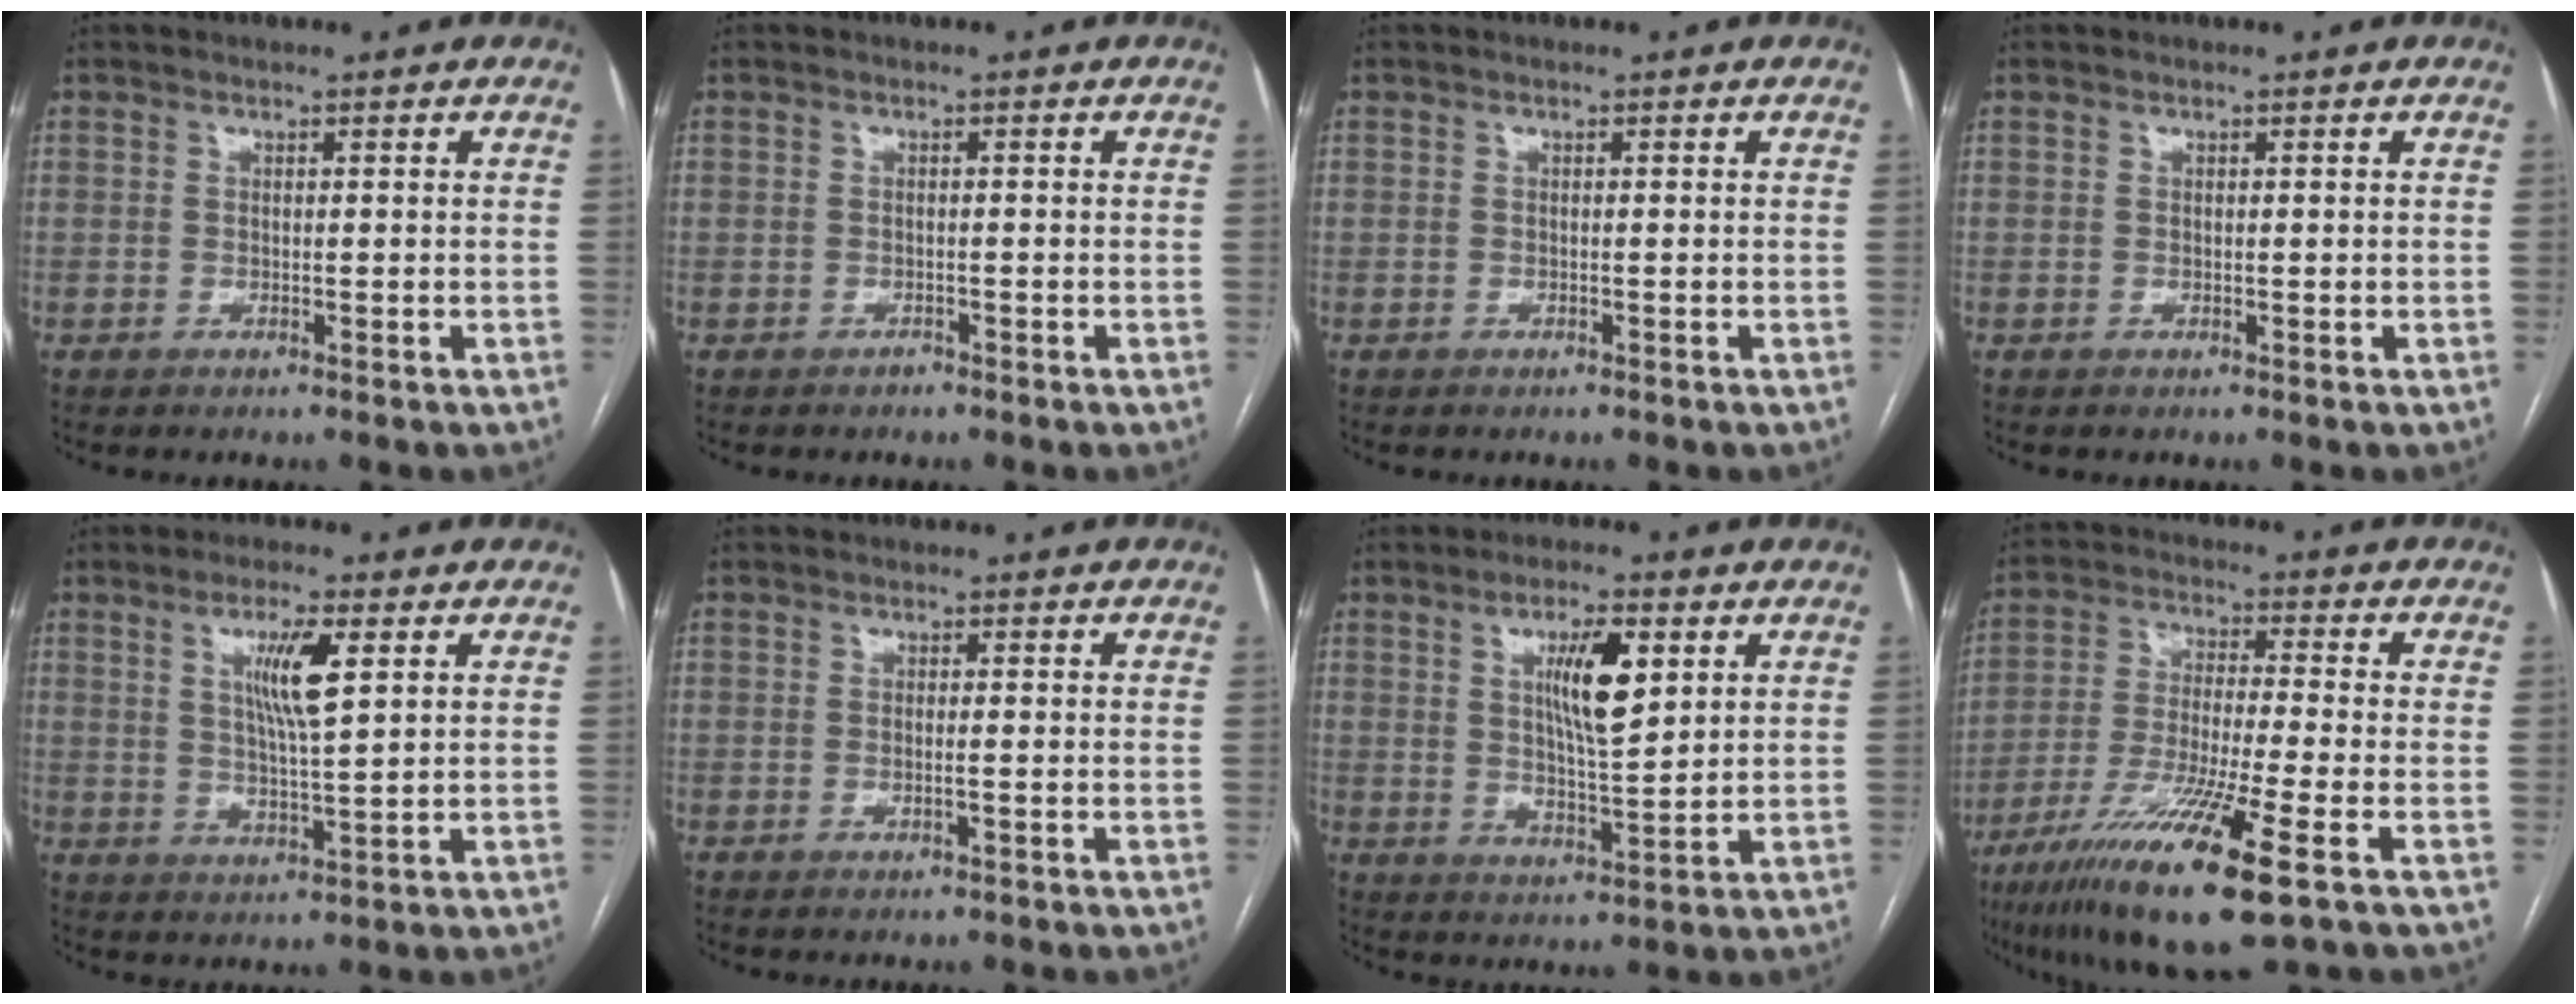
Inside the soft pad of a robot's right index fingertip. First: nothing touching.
{"total": 0.6, "force": [-0.6, 0.3, 0.1], "torque": [-0.001, 0.000, -0.010]}
{"total": 0.0}
{"total": 0.0}
{"total": 6.9, "force": [2.4, 0.5, 6.4], "torque": [-0.121, -0.004, 0.046]}
{"total": 0.9, "force": [-0.3, 0.0, 0.9], "torque": [-0.019, -0.001, -0.004]}
{"total": 8.3, "force": [2.9, 1.6, 7.6], "torque": [-0.132, -0.002, 0.053]}
{"total": 15.6, "force": [-8.4, 0.1, 13.1], "torque": [-0.264, -0.043, -0.149]}